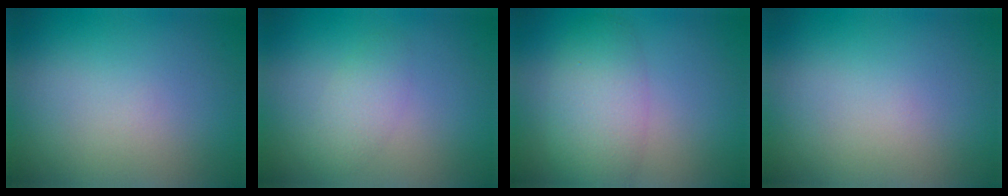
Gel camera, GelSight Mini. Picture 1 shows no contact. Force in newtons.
{"total": 2.1, "press": 2.1, "slide": 0.0}
{"total": 4.9, "press": 4.9, "slide": 0.1}
{"total": 0.0}